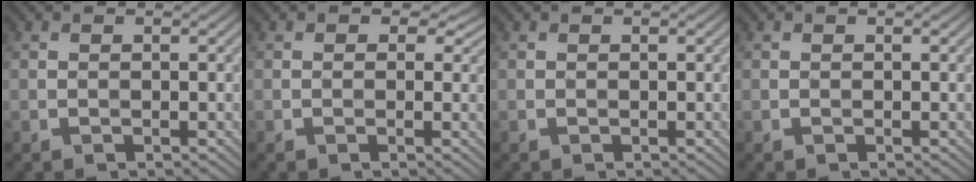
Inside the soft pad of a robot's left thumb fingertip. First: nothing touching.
{"total": 3.3, "force": [1.1, 2.5, 1.9], "torque": [-0.029, -0.006, 0.007]}
{"total": 0.0}
{"total": 0.0}